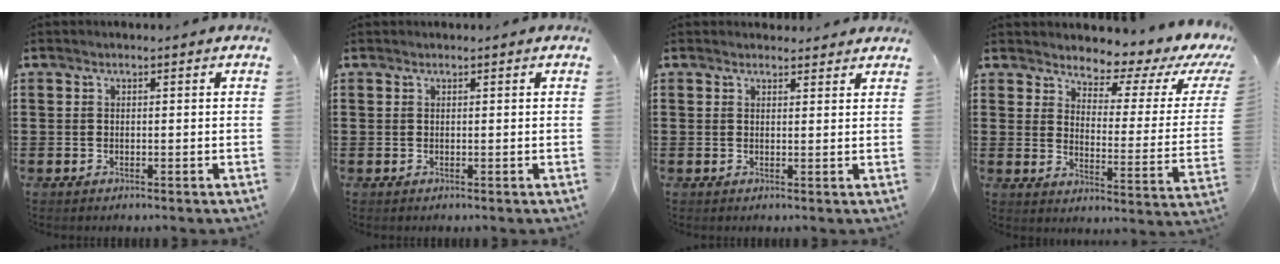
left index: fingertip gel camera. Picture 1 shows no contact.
{"total": 0.0}
{"total": 1.5, "force": [1.4, 0.5, 0.1], "torque": [-0.005, 0.003, 0.028]}
{"total": 3.7, "force": [3.3, 1.2, 1.2], "torque": [-0.034, -0.034, 0.045]}